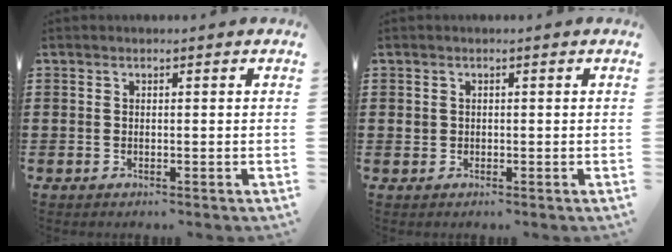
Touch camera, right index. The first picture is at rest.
{"total": 0.8, "force": [0.3, 0.8, 0.2], "torque": [-0.005, 0.006, 0.005]}